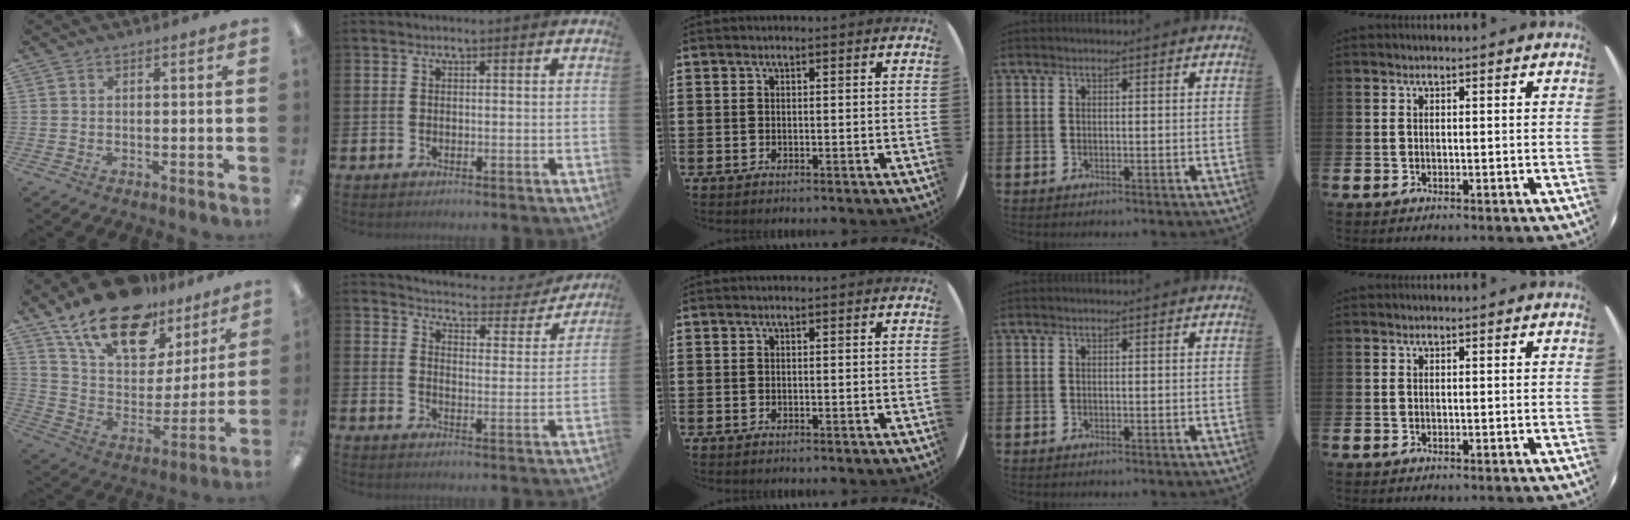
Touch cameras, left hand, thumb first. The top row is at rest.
{"thumb": {"total": 20.1, "force": [14.0, 10.1, 10.3], "torque": [-0.188, -0.082, 0.250]}, "index": {"total": 4.3, "force": [4.2, 0.9, 0.4], "torque": [-0.025, -0.039, 0.065]}}